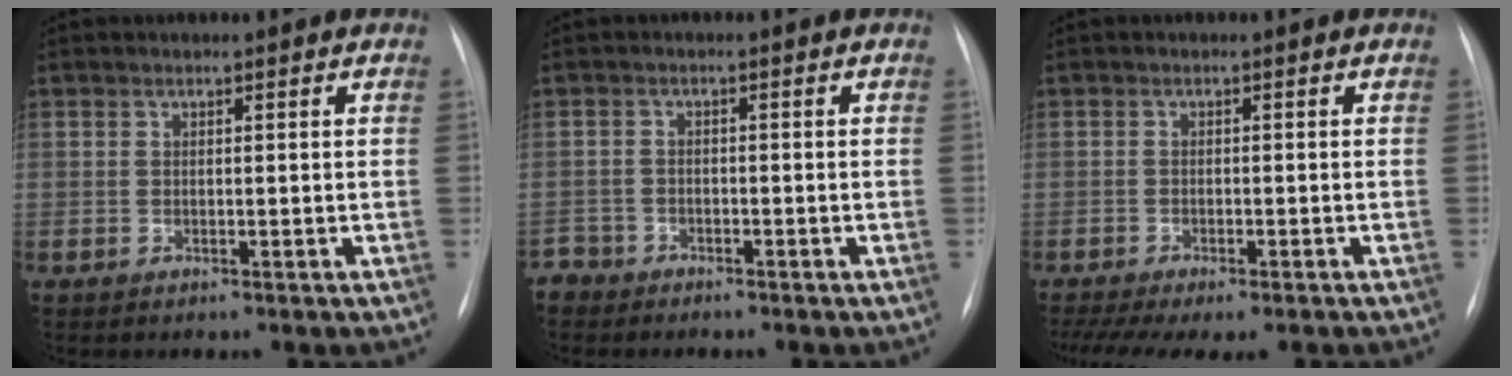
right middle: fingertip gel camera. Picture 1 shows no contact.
{"total": 2.6, "force": [-2.2, 1.2, -0.7], "torque": [0.011, 0.002, -0.044]}
{"total": 10.9, "force": [-8.5, 2.9, 6.1], "torque": [-0.103, -0.001, -0.121]}